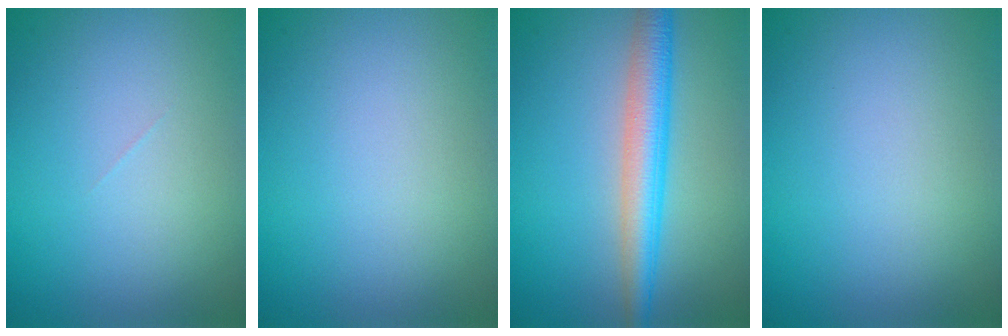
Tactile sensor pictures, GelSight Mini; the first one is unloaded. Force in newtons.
{"total": 0.0}
{"total": 4.8, "press": 4.8, "slide": 0.1}
{"total": 0.0}